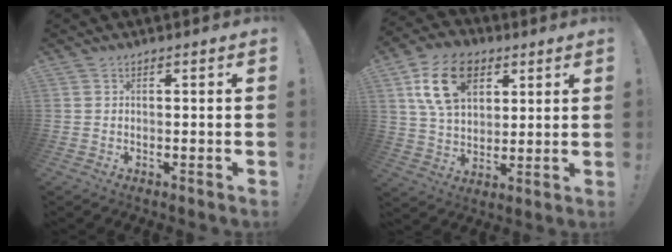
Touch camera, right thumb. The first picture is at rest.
{"total": 16.6, "force": [6.9, 11.5, 9.7], "torque": [-0.157, -0.016, 0.132]}